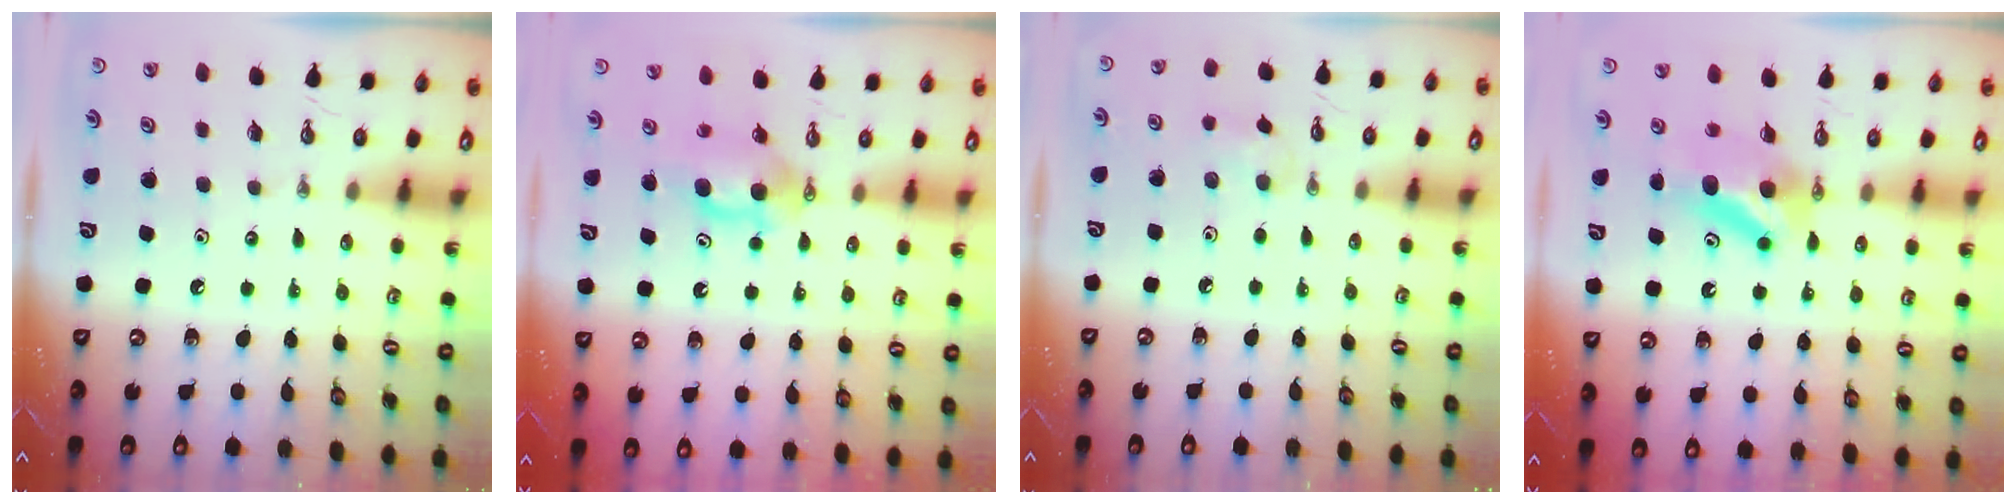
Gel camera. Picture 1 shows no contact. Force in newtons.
{"total": 6.4, "press": 6.4, "slide": 0.4}
{"total": 6.3, "press": 6.2, "slide": 1.2}
{"total": 6.5, "press": 6.3, "slide": 1.6}